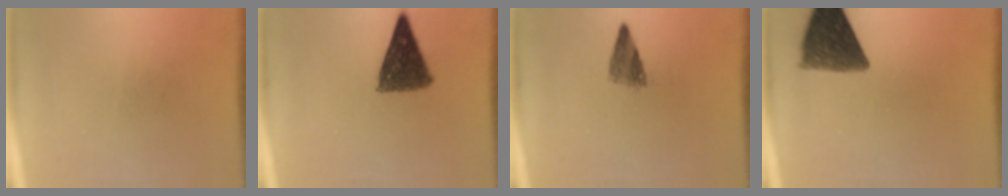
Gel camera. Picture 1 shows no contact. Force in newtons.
{"total": 10.1}
{"total": 3.5}
{"total": 10.0}